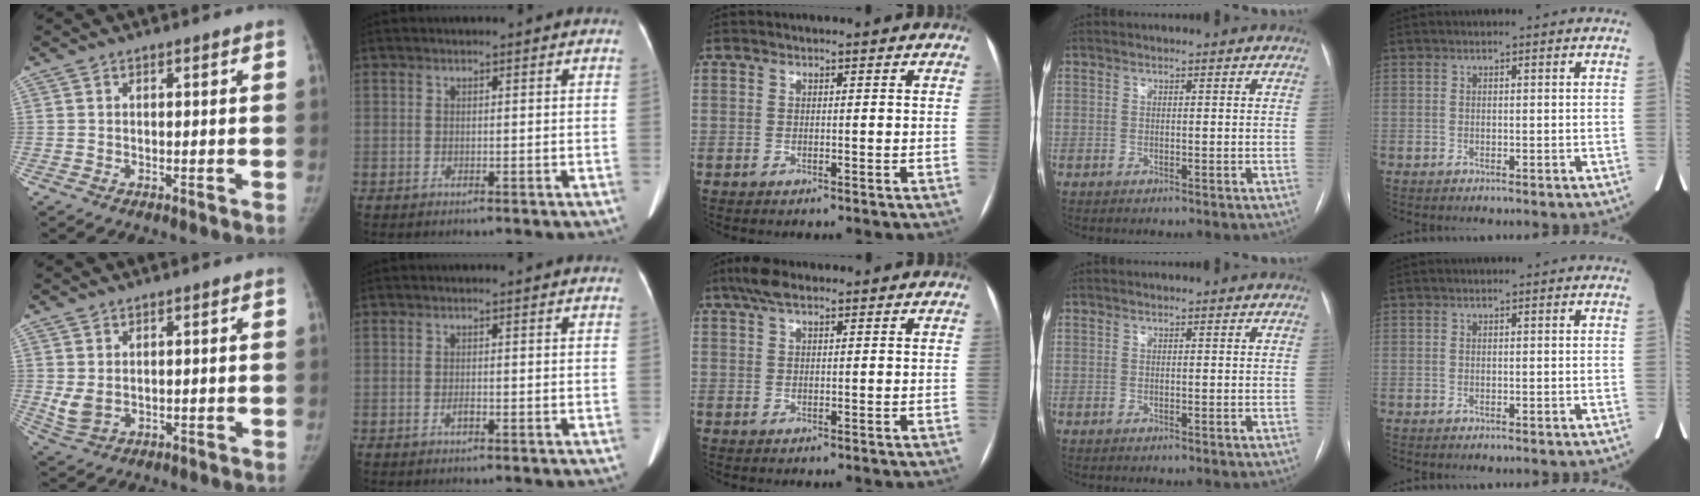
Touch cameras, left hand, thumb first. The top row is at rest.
{"thumb": {"total": 3.6, "force": [0.5, 2.6, 2.4], "torque": [-0.049, -0.011, 0.021]}, "index": {"total": 0.7, "force": [-0.4, 0.1, 0.6], "torque": [-0.013, 0.000, -0.007]}, "middle": {"total": 4.0, "force": [2.8, 1.2, 2.6], "torque": [-0.057, 0.023, 0.052]}}